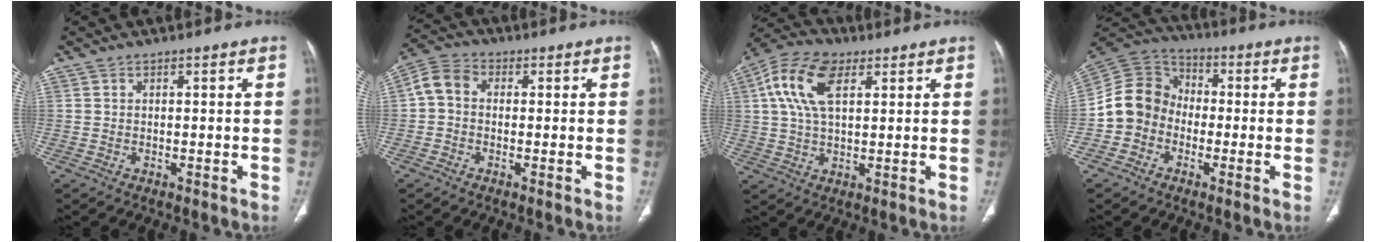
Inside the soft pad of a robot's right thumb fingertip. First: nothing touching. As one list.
[{"total": 5.5, "force": [0.1, 4.3, 3.6], "torque": [-0.062, 0.018, -0.011]}, {"total": 11.7, "force": [4.0, 6.3, 9.0], "torque": [-0.182, 0.010, 0.069]}, {"total": 10.5, "force": [-2.5, 9.4, 4.1], "torque": [-0.062, 0.042, -0.060]}]